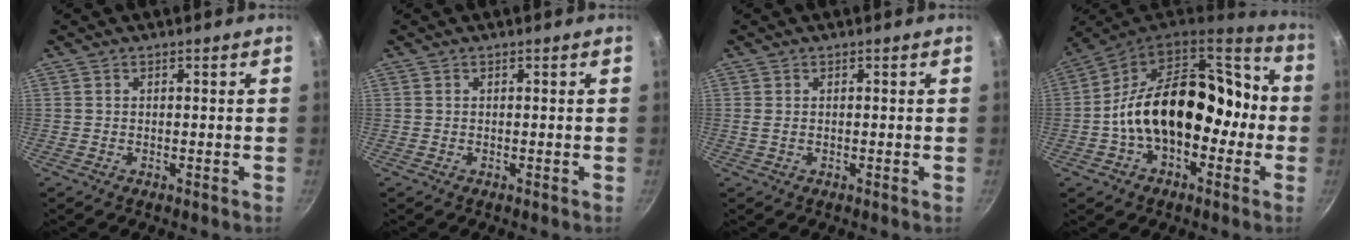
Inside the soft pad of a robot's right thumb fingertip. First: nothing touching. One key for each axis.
{"total": 0.0}
{"total": 0.7, "fx": 0.1, "fy": 0.2, "fz": 0.7, "tx": -0.015, "ty": -0.001, "tz": 0.001}
{"total": 21.7, "fx": -3.0, "fy": 14.6, "fz": 15.7, "tx": -0.197, "ty": 0.074, "tz": -0.051}